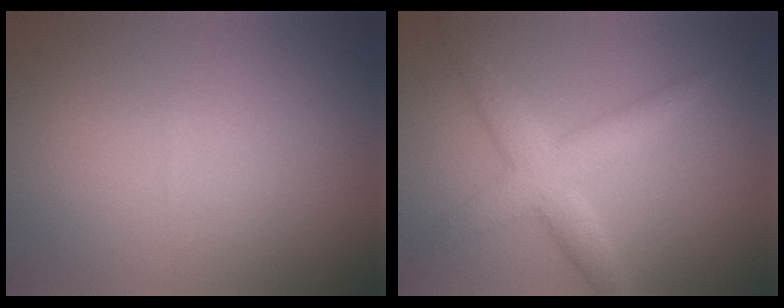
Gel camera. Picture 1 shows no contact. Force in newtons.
{"total": 4.3, "press": 4.3, "slide": 0.0}